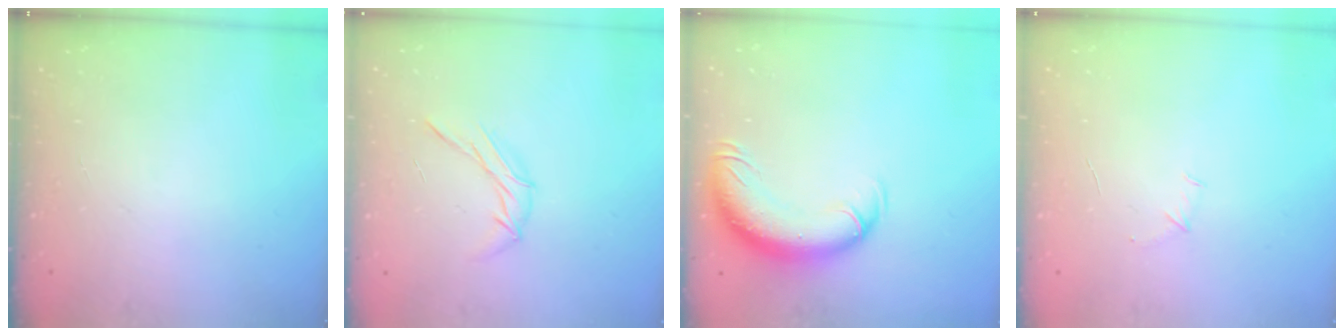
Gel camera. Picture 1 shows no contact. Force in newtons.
{"total": 6.6, "press": 6.6, "slide": 0.2}
{"total": 13.4, "press": 13.0, "slide": 3.5}
{"total": 3.7, "press": 3.6, "slide": 1.0}